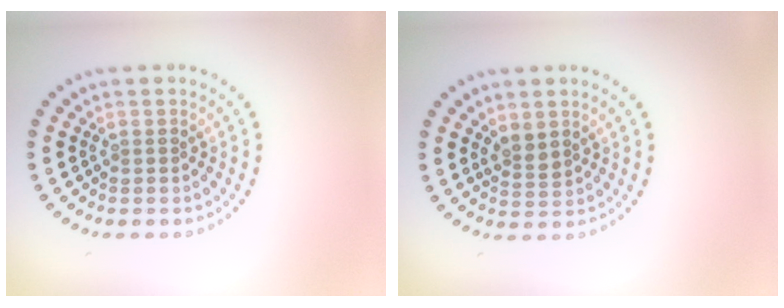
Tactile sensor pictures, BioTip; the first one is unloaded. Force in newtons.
{"total": 1.6, "press": 1.4, "slide": 0.8}